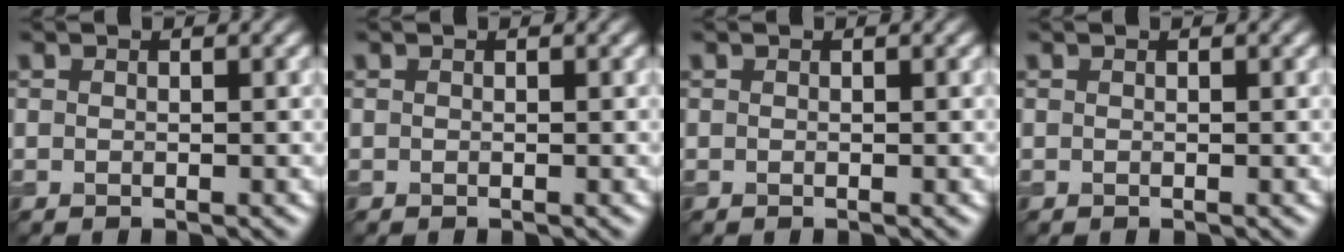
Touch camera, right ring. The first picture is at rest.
{"total": 0.0}
{"total": 0.0}
{"total": 0.0}